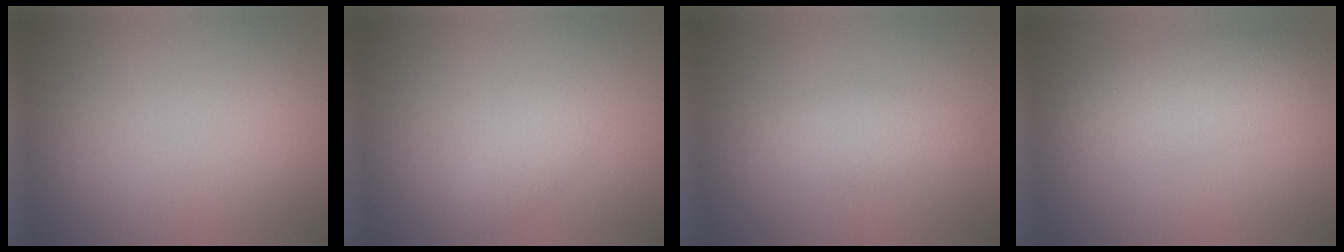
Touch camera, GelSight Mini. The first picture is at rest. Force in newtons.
{"total": 1.4, "press": 1.4, "slide": 0.1}
{"total": 2.4, "press": 2.4, "slide": 0.0}
{"total": 4.8, "press": 4.8, "slide": 0.1}